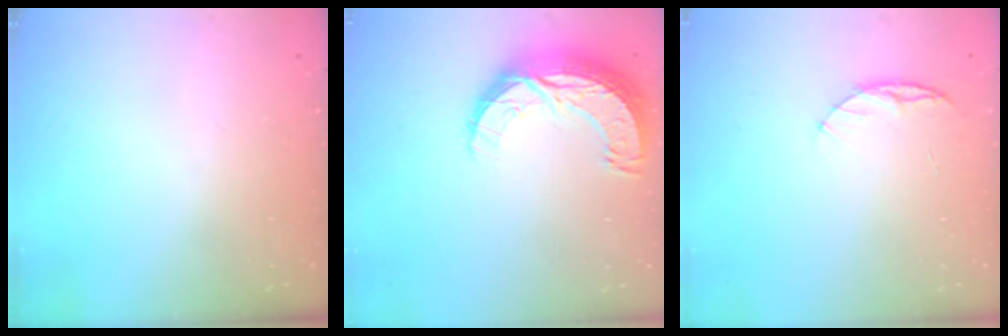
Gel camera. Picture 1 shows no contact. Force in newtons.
{"total": 12.7, "press": 12.6, "slide": 0.9}
{"total": 5.2, "press": 5.1, "slide": 0.6}